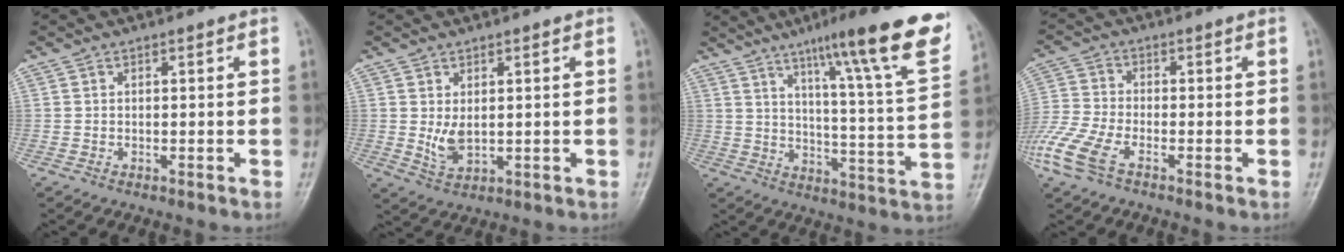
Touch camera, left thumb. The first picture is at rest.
{"total": 3.7, "force": [0.5, 2.1, 3.0], "torque": [-0.048, -0.014, 0.019]}
{"total": 21.2, "force": [13.2, 1.9, 16.5], "torque": [-0.209, -0.051, 0.183]}
{"total": 8.7, "force": [-4.8, 3.8, 6.3], "torque": [-0.166, 0.005, -0.101]}